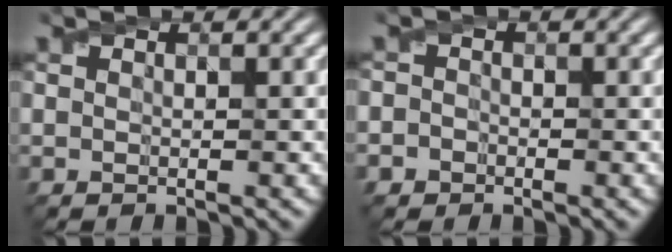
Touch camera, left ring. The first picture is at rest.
{"total": 1.4, "force": [-0.6, 1.3, 0.2], "torque": [0.018, 0.003, -0.016]}